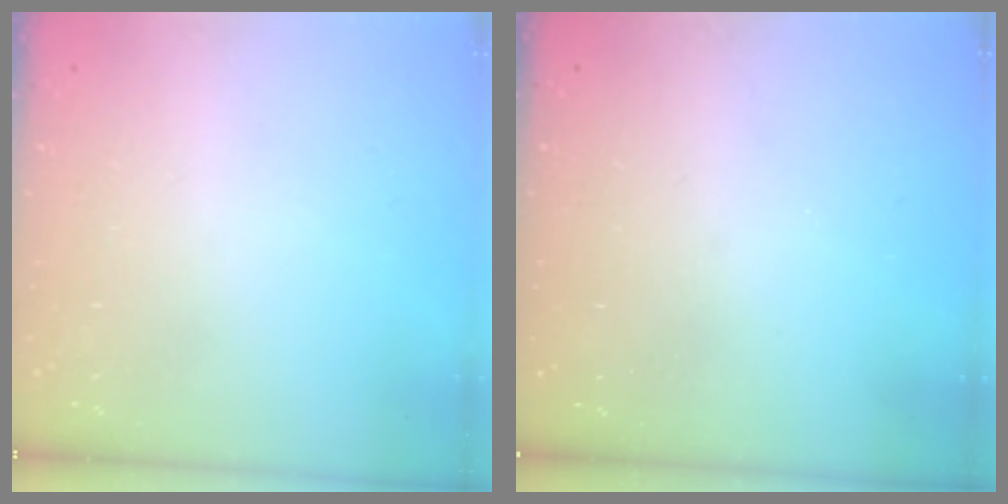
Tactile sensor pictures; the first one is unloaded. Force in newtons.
{"total": 2.9, "press": 2.8, "slide": 0.8}